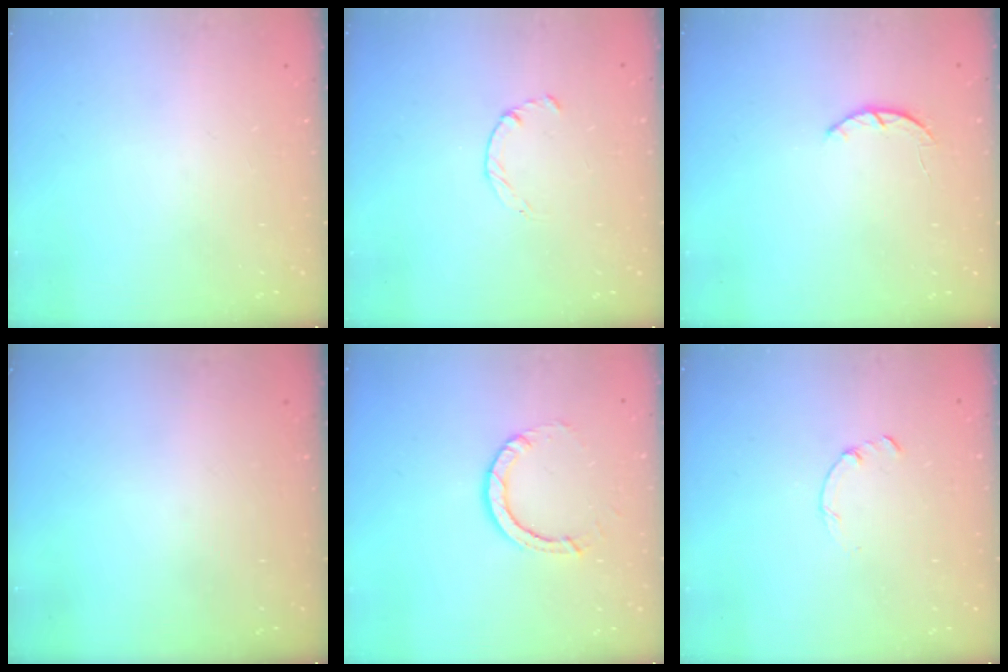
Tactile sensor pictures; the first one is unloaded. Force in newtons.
{"total": 1.8, "press": 1.7, "slide": 0.3}
{"total": 2.5, "press": 2.5, "slide": 0.5}
{"total": 0.0}
{"total": 4.5, "press": 4.5, "slide": 0.3}
{"total": 0.0}